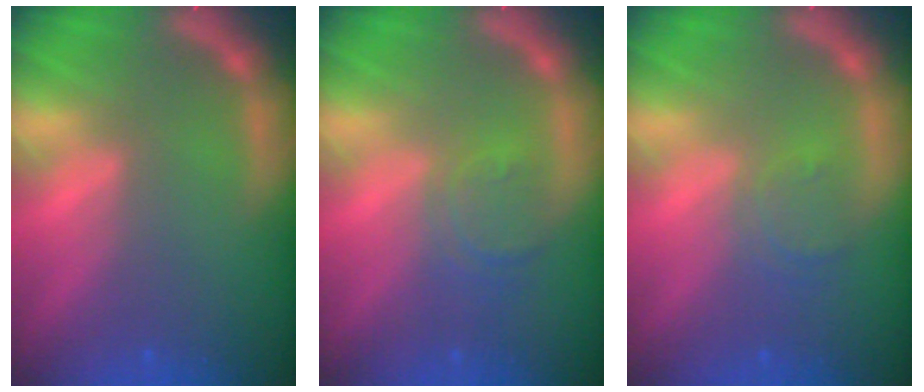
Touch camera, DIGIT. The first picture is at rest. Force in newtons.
{"total": 3.0}
{"total": 2.4}